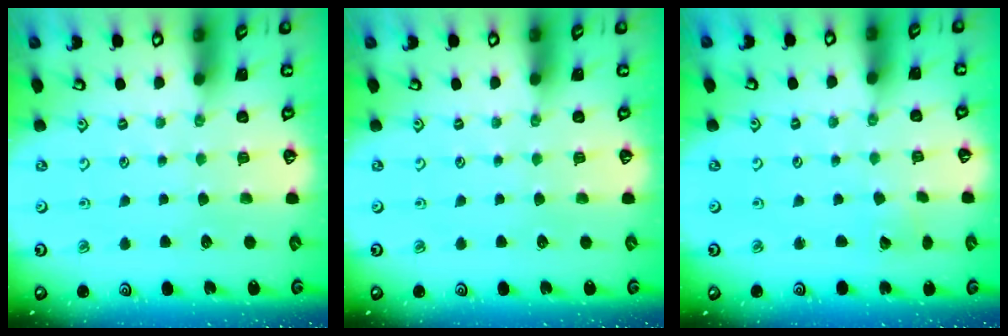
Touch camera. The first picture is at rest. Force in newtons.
{"total": 0.0}
{"total": 2.3, "press": 2.3, "slide": 0.3}